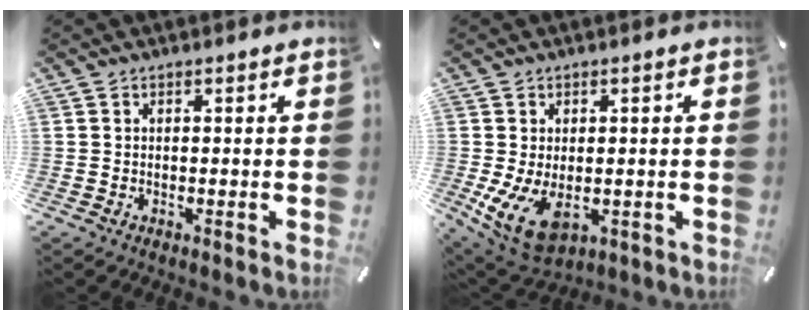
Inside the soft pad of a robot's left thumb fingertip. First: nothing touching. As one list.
[{"total": 9.2, "force": [-1.5, 5.7, 7.1], "torque": [-0.147, -0.013, -0.022]}]